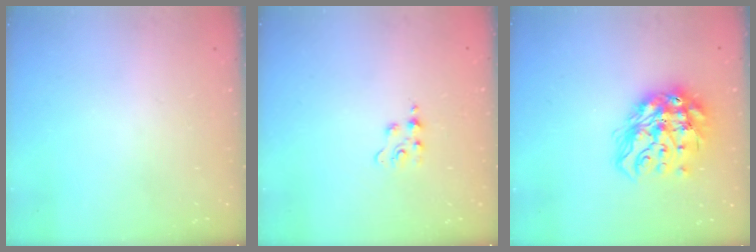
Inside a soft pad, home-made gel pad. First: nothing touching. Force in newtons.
{"total": 3.1, "press": 3.0, "slide": 0.4}
{"total": 16.8, "press": 16.7, "slide": 1.9}